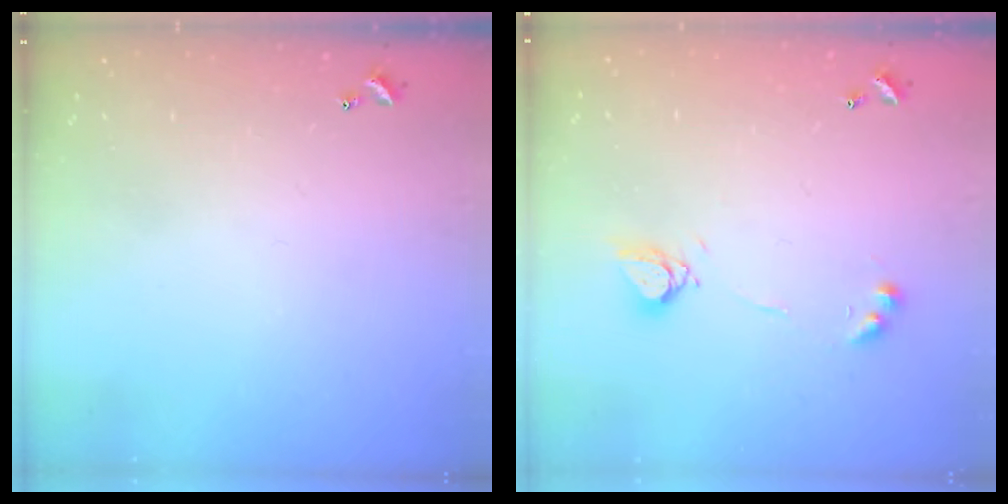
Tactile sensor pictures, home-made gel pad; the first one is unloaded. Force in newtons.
{"total": 6.7, "press": 6.7, "slide": 0.5}